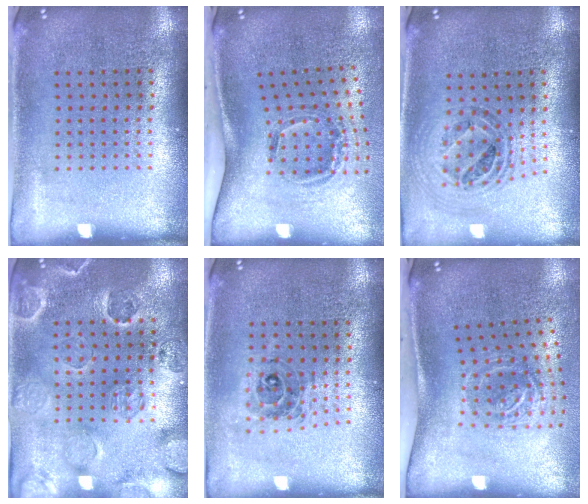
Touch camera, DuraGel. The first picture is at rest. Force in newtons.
{"total": 2.0, "press": 1.2, "slide": 1.7}
{"total": 0.9, "press": 0.9, "slide": 0.2}
{"total": 2.5, "press": 2.3, "slide": 1.0}
{"total": 0.8, "press": 0.8, "slide": 0.2}
{"total": 2.0, "press": 1.3, "slide": 1.6}